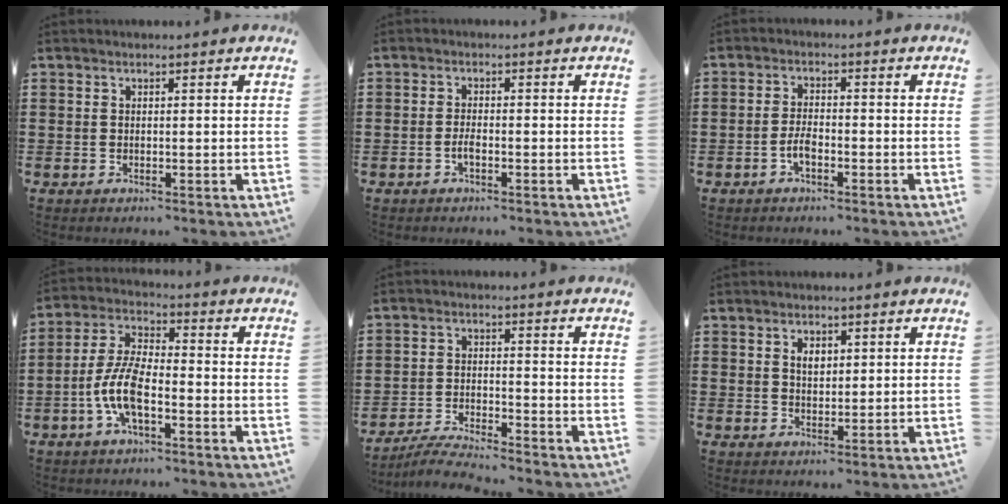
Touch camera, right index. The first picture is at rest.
{"total": 1.8, "force": [-0.8, 0.6, 1.5], "torque": [-0.029, 0.001, -0.015]}
{"total": 3.0, "force": [-1.4, 1.2, 2.4], "torque": [-0.058, 0.000, -0.031]}
{"total": 8.0, "force": [-2.8, 3.1, 6.8], "torque": [-0.163, -0.007, -0.059]}
{"total": 4.3, "force": [-4.2, -0.1, 1.1], "torque": [-0.028, -0.005, -0.084]}
{"total": 2.4, "force": [0.9, 1.5, 1.6], "torque": [-0.027, 0.004, 0.014]}